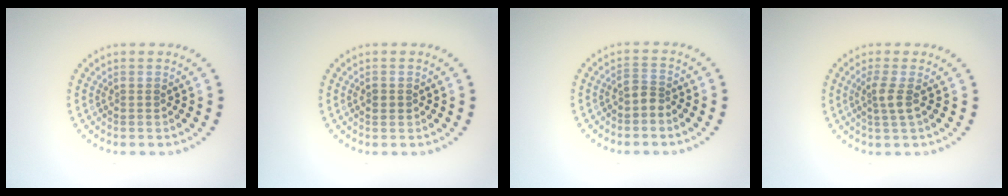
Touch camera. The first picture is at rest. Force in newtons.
{"total": 1.1, "press": 1.1, "slide": 0.1}
{"total": 1.5, "press": 1.2, "slide": 1.0}
{"total": 1.8, "press": 1.4, "slide": 1.2}